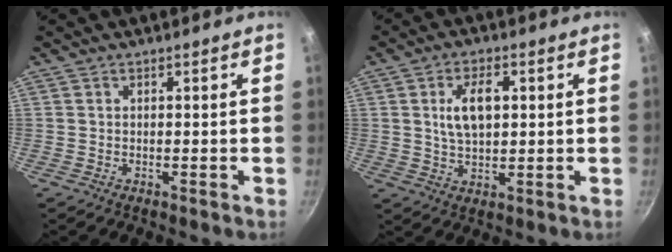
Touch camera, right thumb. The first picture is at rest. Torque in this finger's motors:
{"motor_torque": [0.10, 1.78, 0.85, 0.73, 0.07]}